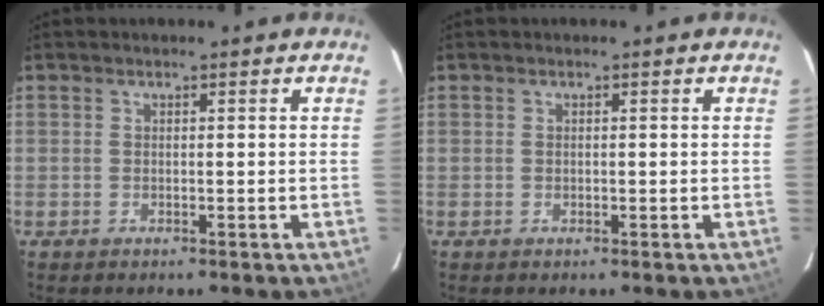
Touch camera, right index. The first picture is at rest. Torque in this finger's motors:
{"motor_torque": [-0.09, -0.01, -0.01, 0.00]}